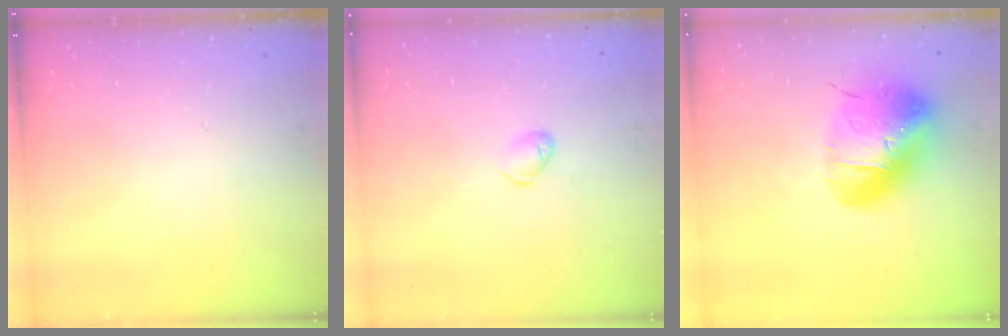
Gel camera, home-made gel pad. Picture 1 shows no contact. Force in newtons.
{"total": 4.4, "press": 4.3, "slide": 0.9}
{"total": 20.4, "press": 20.2, "slide": 3.2}